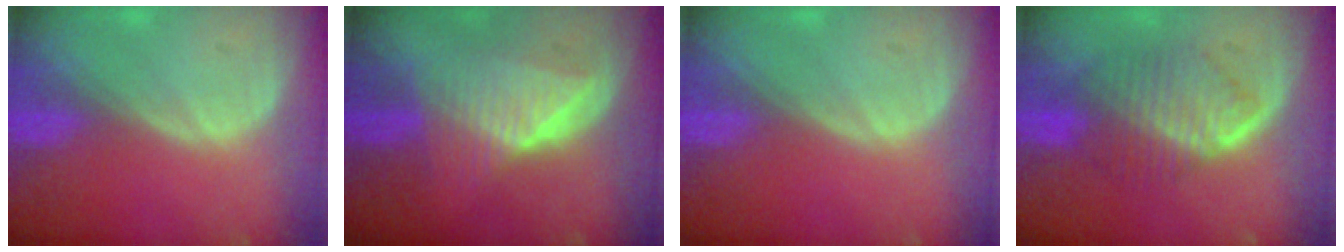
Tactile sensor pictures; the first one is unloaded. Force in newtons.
{"total": 7.1, "press": 7.1, "slide": 0.2}
{"total": 0.0}
{"total": 7.3, "press": 7.3, "slide": 0.2}